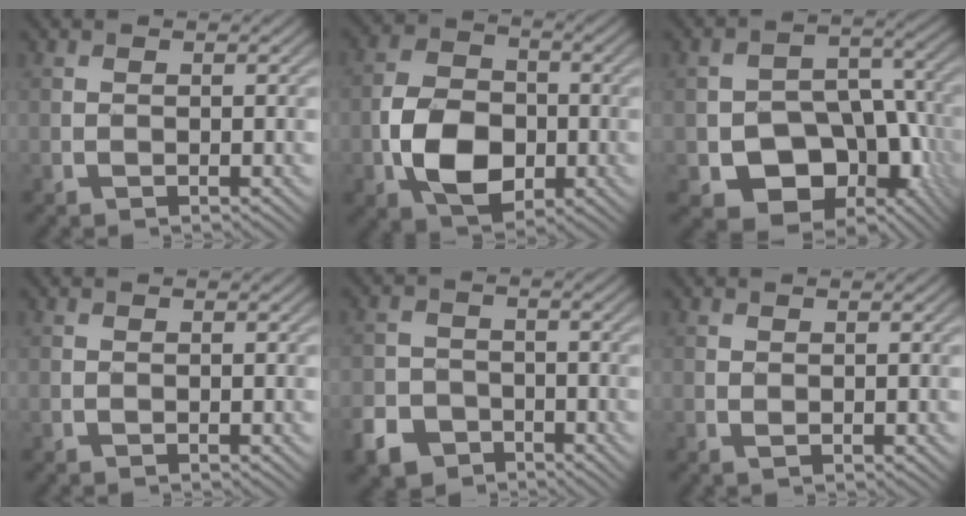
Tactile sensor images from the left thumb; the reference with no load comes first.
{"total": 8.9, "force": [-2.4, 6.2, 5.9], "torque": [-0.123, -0.006, -0.051]}
{"total": 14.0, "force": [-5.8, 9.9, 8.0], "torque": [-0.121, -0.031, -0.088]}
{"total": 0.0}
{"total": 5.7, "force": [-3.7, 3.9, 2.0], "torque": [-0.048, -0.006, -0.078]}
{"total": 0.5, "force": [0.2, 0.2, 0.5], "torque": [-0.008, -0.001, 0.004]}